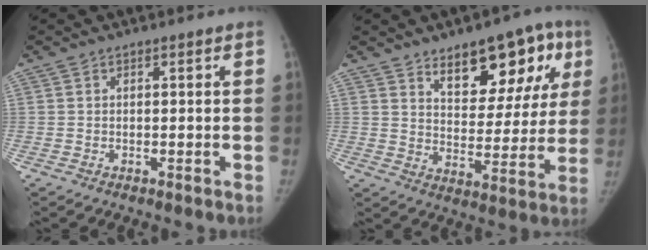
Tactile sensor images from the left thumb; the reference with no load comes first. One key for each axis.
{"total": 16.3, "fx": 8.6, "fy": 8.1, "fz": 11.3, "tx": -0.093, "ty": -0.037, "tz": 0.124}